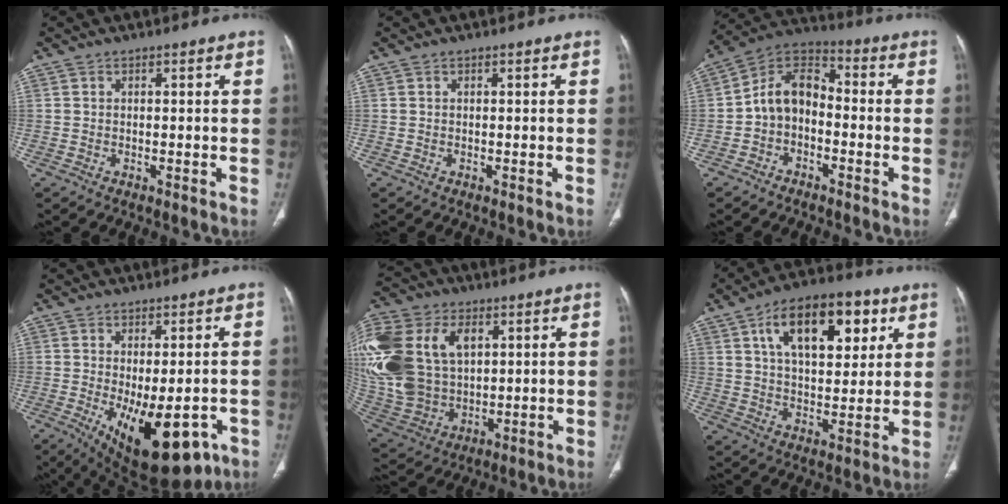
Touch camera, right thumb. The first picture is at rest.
{"total": 0.0}
{"total": 9.7, "force": [-2.0, 7.0, 6.4], "torque": [-0.094, 0.044, -0.054]}
{"total": 16.9, "force": [-6.6, 7.8, 13.4], "torque": [-0.169, -0.011, -0.075]}
{"total": 29.6, "force": [7.6, 20.5, 20.0], "torque": [-0.481, 0.029, 0.163]}
{"total": 18.3, "force": [7.6, 9.4, 13.8], "torque": [-0.177, -0.012, 0.120]}